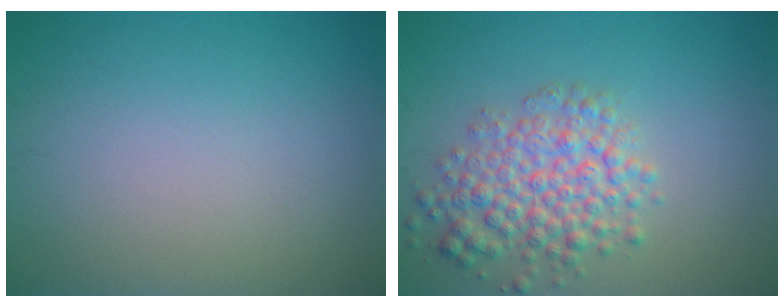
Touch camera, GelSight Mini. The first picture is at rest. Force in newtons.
{"total": 4.9, "press": 4.9, "slide": 0.2}